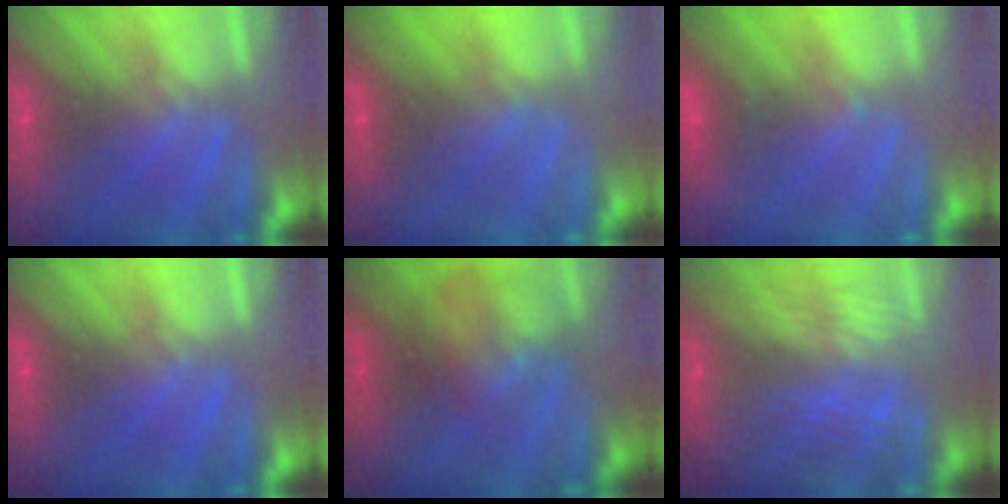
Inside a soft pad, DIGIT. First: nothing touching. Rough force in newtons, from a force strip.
{"total": 2.6}
{"total": 1.5}
{"total": 0.0}
{"total": 2.3}
{"total": 7.2}